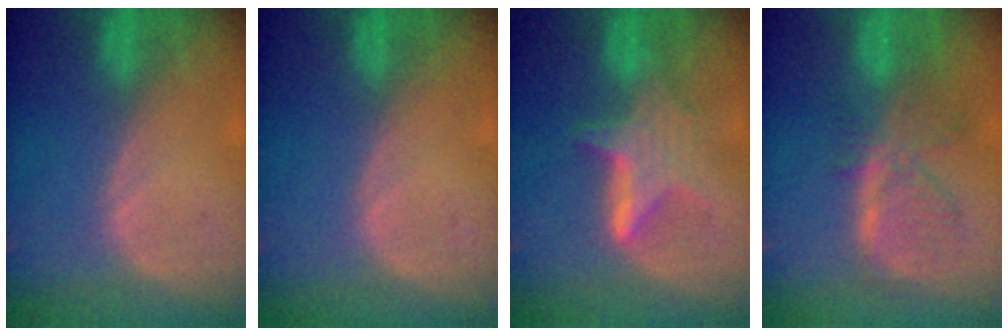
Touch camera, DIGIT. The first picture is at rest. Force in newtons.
{"total": 0.0}
{"total": 6.2, "press": 6.1, "slide": 1.3}
{"total": 7.8, "press": 7.0, "slide": 3.5}